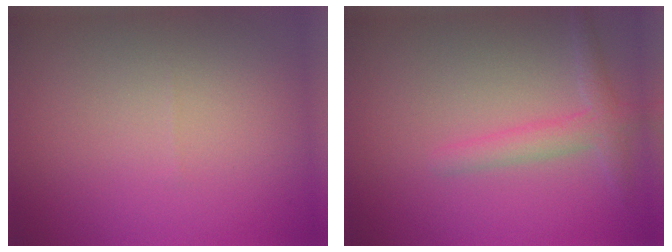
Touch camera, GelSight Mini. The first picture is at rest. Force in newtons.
{"total": 2.3, "press": 2.3, "slide": 0.2}